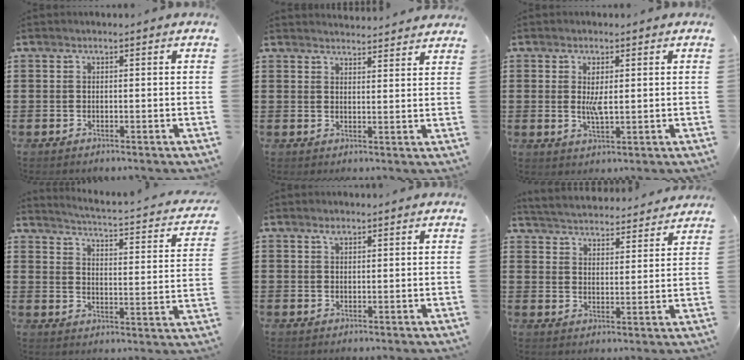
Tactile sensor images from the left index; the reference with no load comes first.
{"total": 2.7, "force": [2.7, -0.1, 0.0], "torque": [0.000, -0.016, 0.049]}
{"total": 3.5, "force": [0.6, 1.1, 3.2], "torque": [-0.065, 0.002, 0.010]}
{"total": 2.1, "force": [1.8, -0.4, 1.0], "torque": [-0.039, -0.028, 0.015]}
{"total": 1.2, "force": [0.9, 0.5, 0.6], "torque": [-0.014, 0.001, 0.017]}
{"total": 4.2, "force": [4.2, -0.1, -0.2], "torque": [-0.018, -0.032, 0.070]}